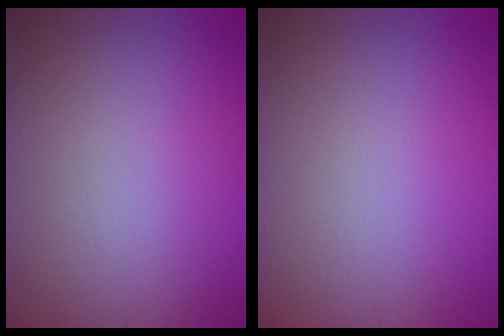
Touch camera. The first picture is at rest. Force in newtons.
{"total": 0.0}